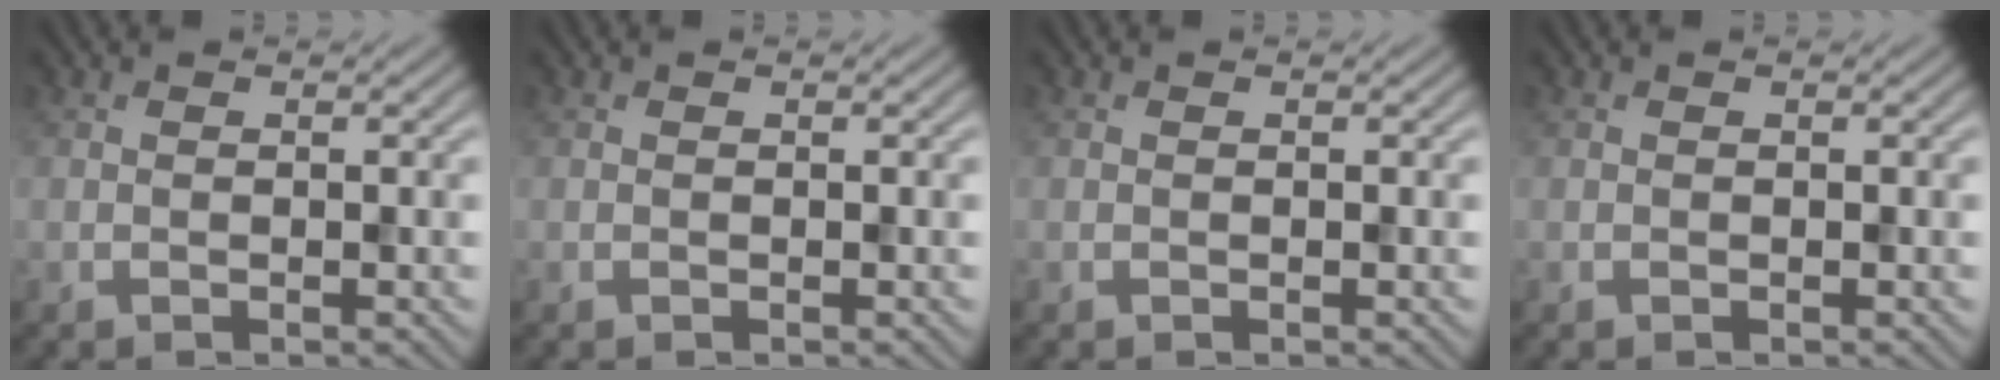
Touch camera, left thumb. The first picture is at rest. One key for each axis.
{"total": 0.0}
{"total": 0.0}
{"total": 0.0}